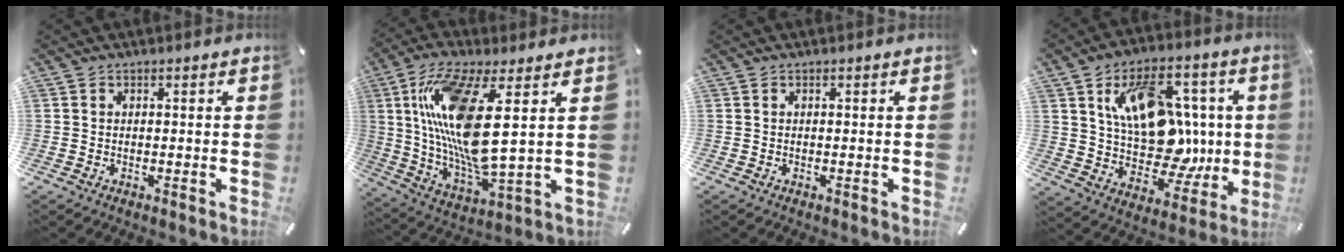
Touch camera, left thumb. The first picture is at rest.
{"total": 19.2, "force": [5.3, 5.2, 17.7], "torque": [-0.382, -0.030, 0.073]}
{"total": 0.0}
{"total": 18.4, "force": [4.4, 13.5, 11.7], "torque": [-0.169, -0.022, 0.092]}